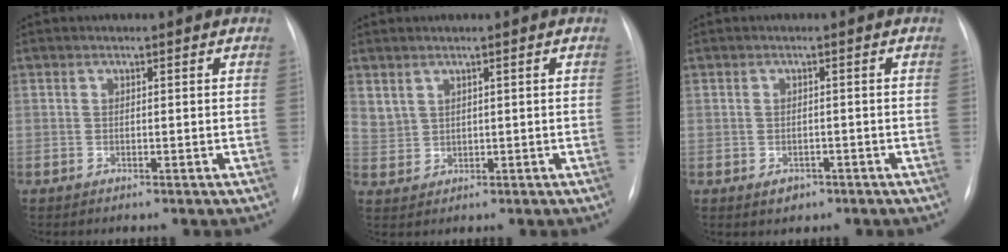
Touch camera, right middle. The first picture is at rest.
{"total": 2.7, "force": [2.0, 1.7, 0.8], "torque": [-0.016, -0.001, 0.048]}
{"total": 1.8, "force": [-0.9, 1.3, 0.9], "torque": [-0.013, 0.000, -0.002]}